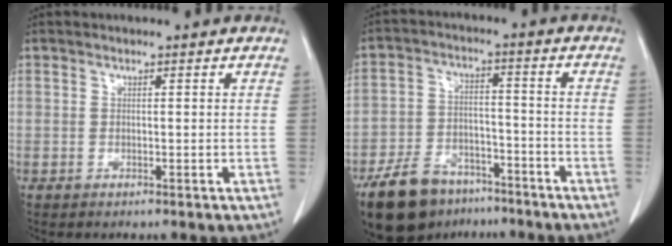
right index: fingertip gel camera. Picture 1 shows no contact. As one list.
[{"total": 12.4, "force": [-9.3, 6.6, 5.1], "torque": [-0.092, 0.007, -0.154]}]